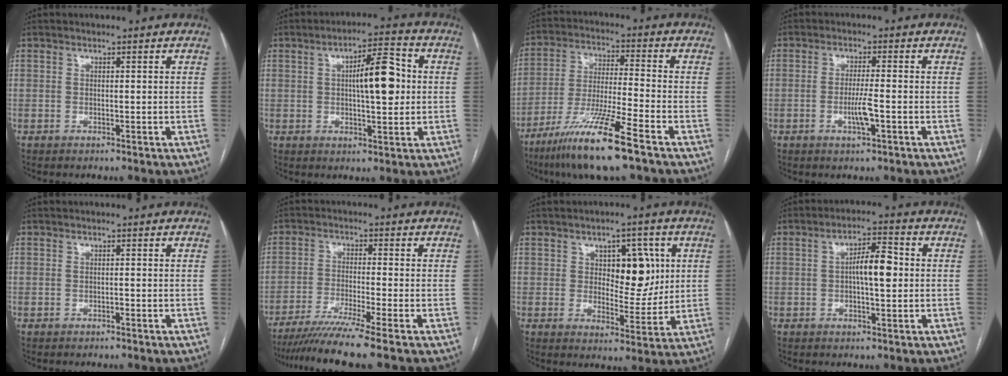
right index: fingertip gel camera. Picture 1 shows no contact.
{"total": 9.2, "force": [1.1, 2.7, 8.8], "torque": [-0.135, 0.020, 0.017]}
{"total": 13.7, "force": [-8.6, -0.3, 10.6], "torque": [-0.214, -0.037, -0.159]}
{"total": 3.8, "force": [-1.2, 0.2, 3.6], "torque": [-0.073, -0.005, -0.022]}
{"total": 0.0}
{"total": 9.1, "force": [-7.1, -2.1, 5.2], "torque": [-0.079, -0.032, -0.119]}
{"total": 8.6, "force": [2.4, 4.4, 7.1], "torque": [-0.089, 0.011, 0.040]}
{"total": 6.5, "force": [0.3, 1.7, 6.2], "torque": [-0.109, 0.015, 0.002]}